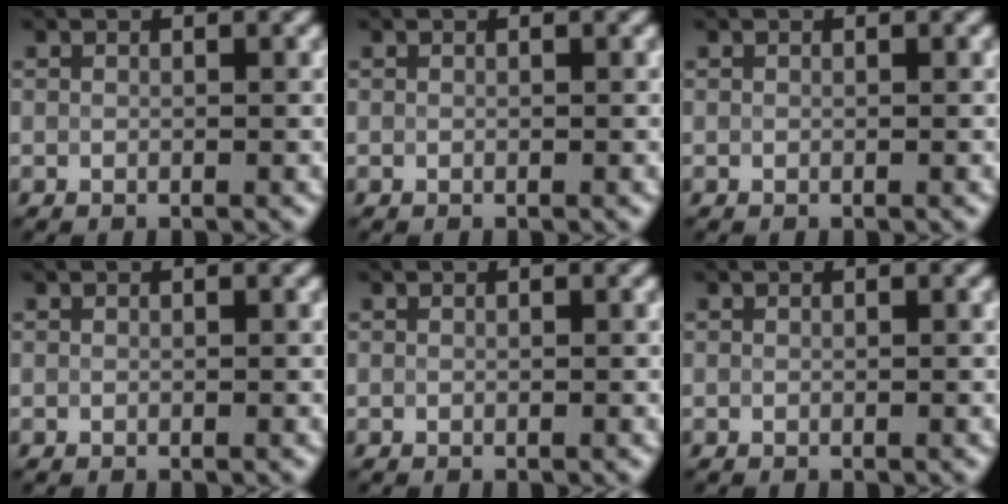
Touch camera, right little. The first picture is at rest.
{"total": 0.0}
{"total": 0.0}
{"total": 0.0}
{"total": 0.0}
{"total": 0.0}